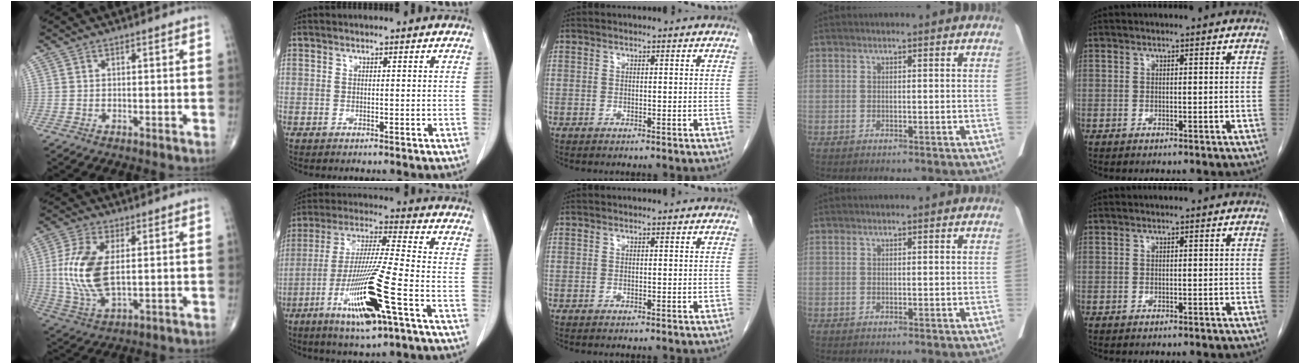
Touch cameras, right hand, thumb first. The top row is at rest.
{"thumb": {"total": 13.0, "force": [1.2, 6.5, 11.2], "torque": [-0.247, -0.009, 0.029]}, "index": {"total": 16.3, "force": [-7.0, 0.4, 14.8], "torque": [-0.302, -0.029, -0.128]}}